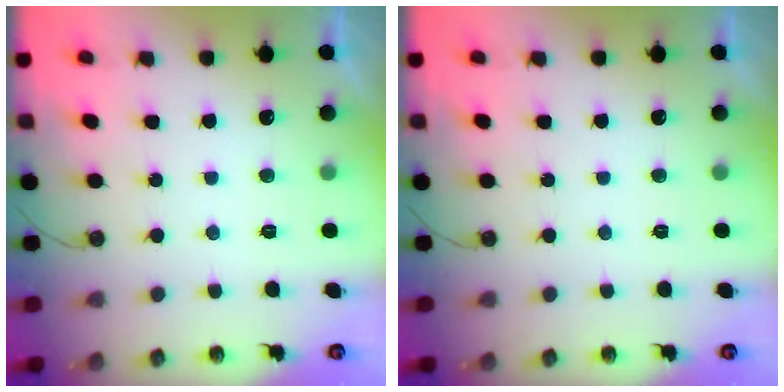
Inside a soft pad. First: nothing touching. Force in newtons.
{"total": 0.0}